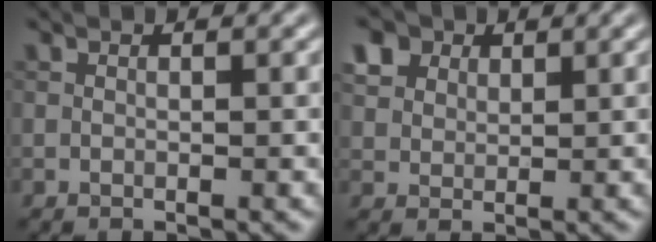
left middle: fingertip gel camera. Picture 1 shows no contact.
{"total": 5.5, "force": [3.3, 3.6, 2.4], "torque": [-0.079, 0.009, 0.062]}